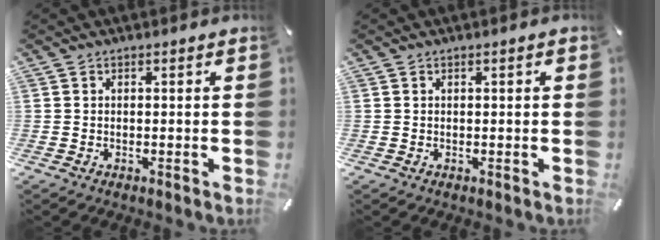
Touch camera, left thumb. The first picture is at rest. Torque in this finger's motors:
{"motor_torque": [-0.19, -0.57, 0.05, 0.11, 0.00]}